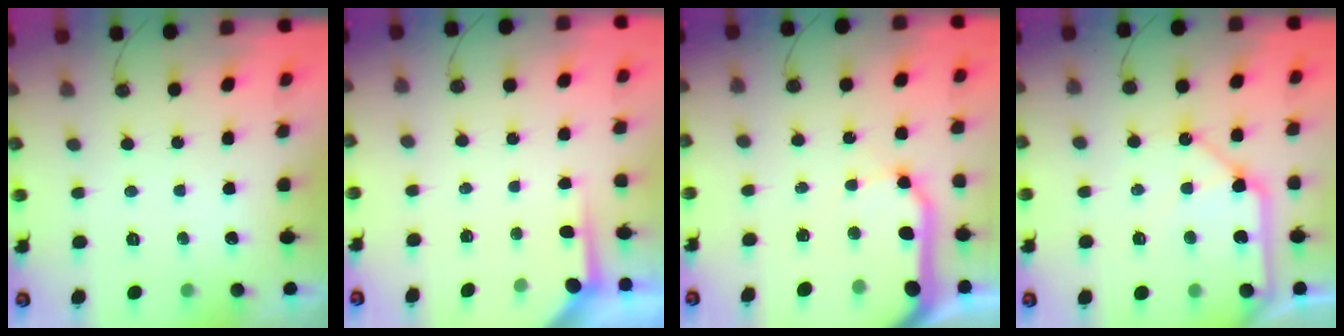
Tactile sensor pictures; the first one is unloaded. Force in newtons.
{"total": 3.4, "press": 3.3, "slide": 0.4}
{"total": 14.1, "press": 14.0, "slide": 1.8}
{"total": 11.8, "press": 11.7, "slide": 1.4}